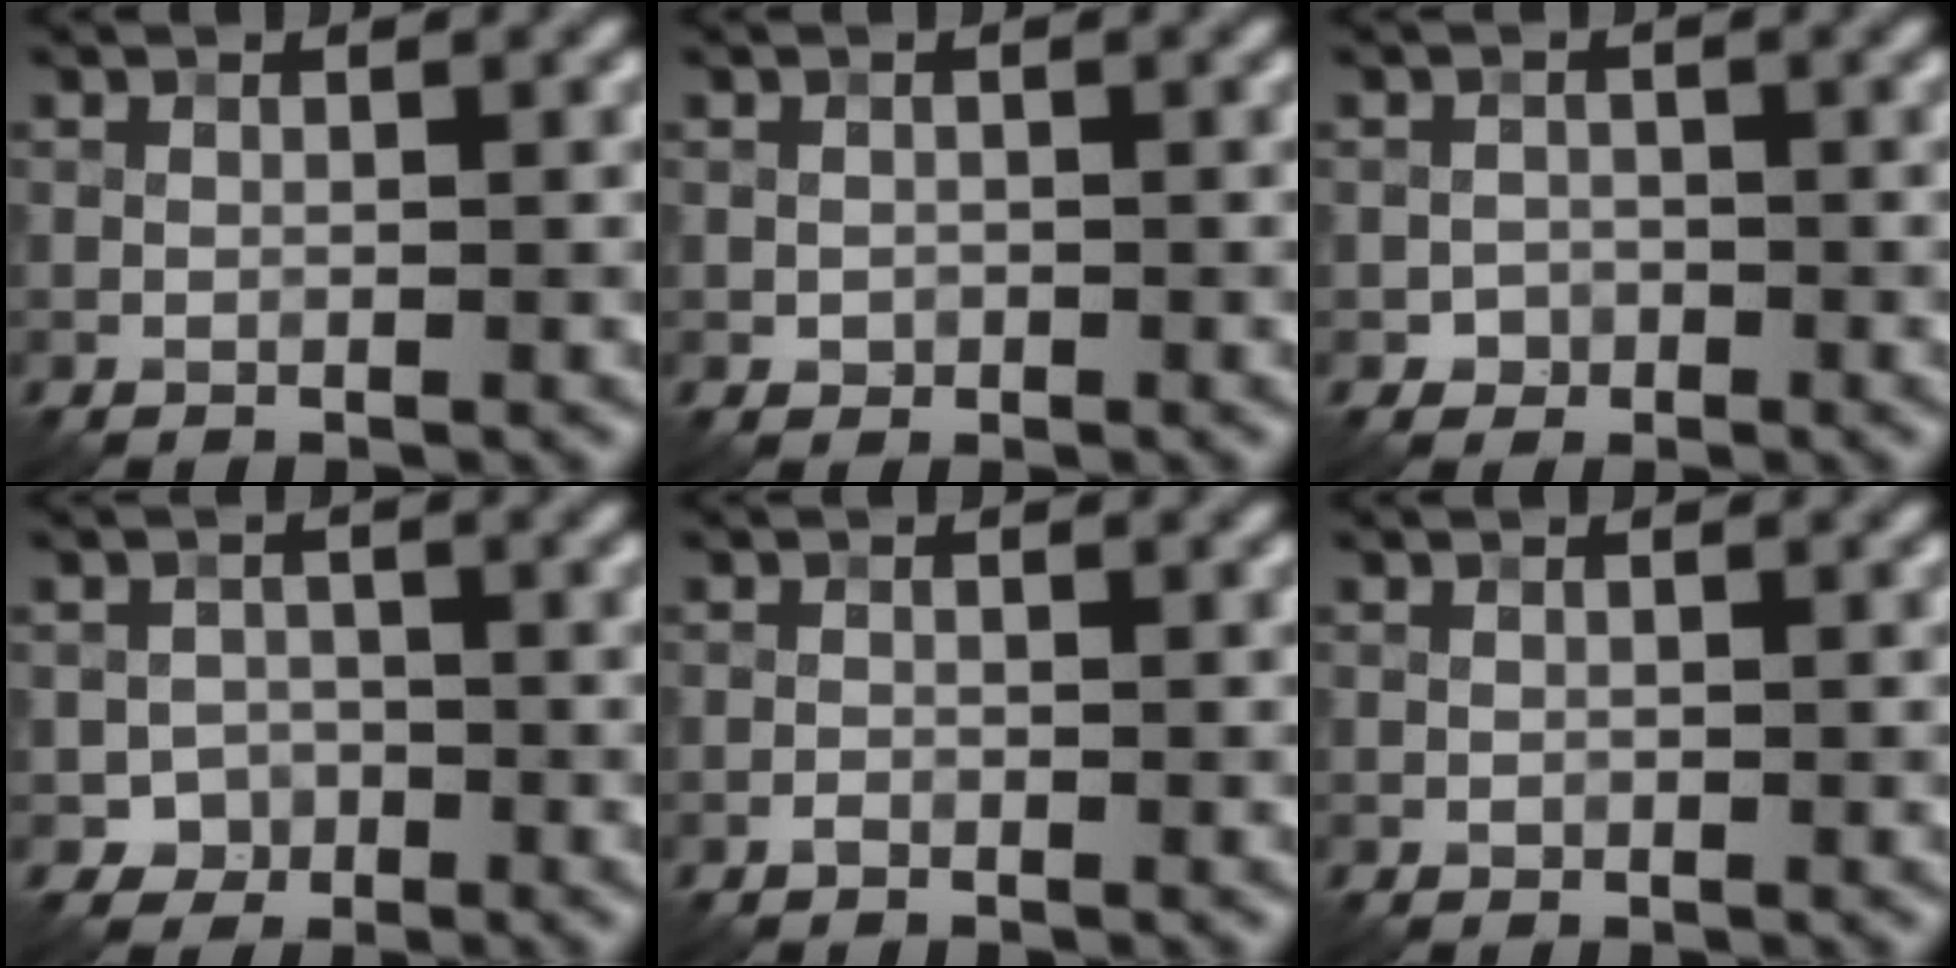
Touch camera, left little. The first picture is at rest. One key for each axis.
{"total": 0.7, "fx": -0.2, "fy": 0.7, "fz": 0.2, "tx": 0.002, "ty": -0.004, "tz": -0.004}
{"total": 1.3, "fx": -0.6, "fy": 1.1, "fz": 0.0, "tx": 0.010, "ty": 0.002, "tz": -0.012}
{"total": 2.0, "fx": -0.9, "fy": 1.8, "fz": 0.1, "tx": 0.011, "ty": 0.005, "tz": -0.018}
{"total": 0.5, "fx": -0.4, "fy": 0.3, "fz": 0.2, "tx": -0.002, "ty": 0.000, "tz": -0.010}
{"total": 0.0}